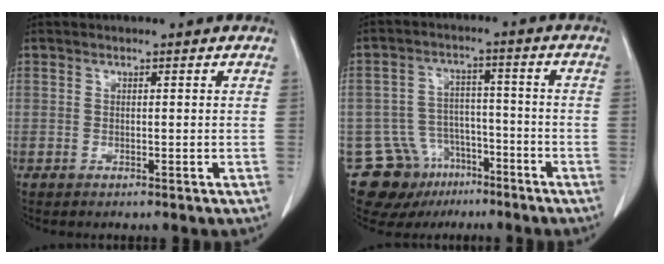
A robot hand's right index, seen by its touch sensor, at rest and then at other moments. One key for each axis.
{"total": 12.1, "fx": -7.8, "fy": 8.8, "fz": 2.8, "tx": -0.058, "ty": 0.038, "tz": -0.118}